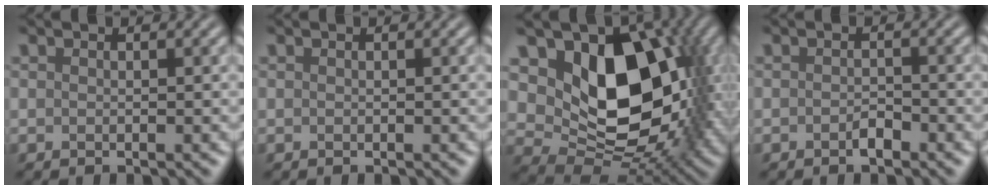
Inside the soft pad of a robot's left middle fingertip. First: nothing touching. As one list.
[{"total": 0.0}, {"total": 13.1, "force": [2.5, 8.7, 9.5], "torque": [-0.127, -0.021, 0.053]}, {"total": 0.9, "force": [-0.7, 0.4, 0.4], "torque": [-0.012, 0.000, -0.012]}]